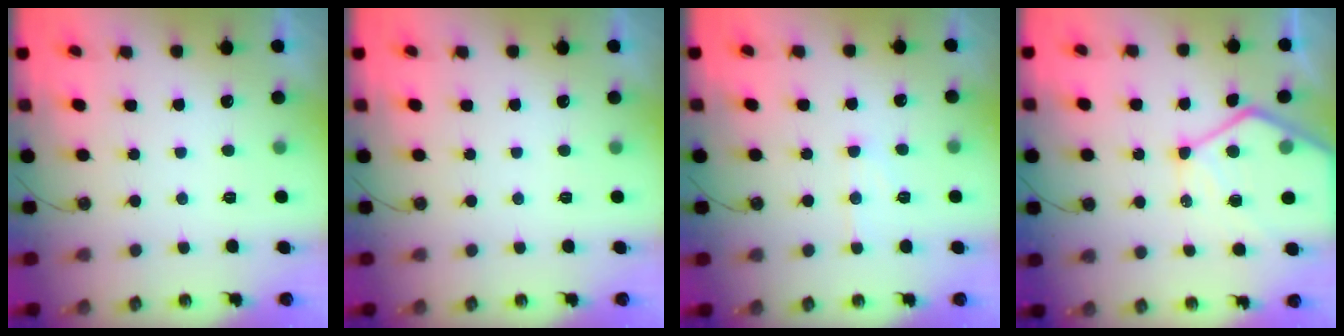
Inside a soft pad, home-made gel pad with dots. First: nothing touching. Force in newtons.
{"total": 0.0}
{"total": 7.6, "press": 7.5, "slide": 0.6}
{"total": 14.0, "press": 13.9, "slide": 1.1}